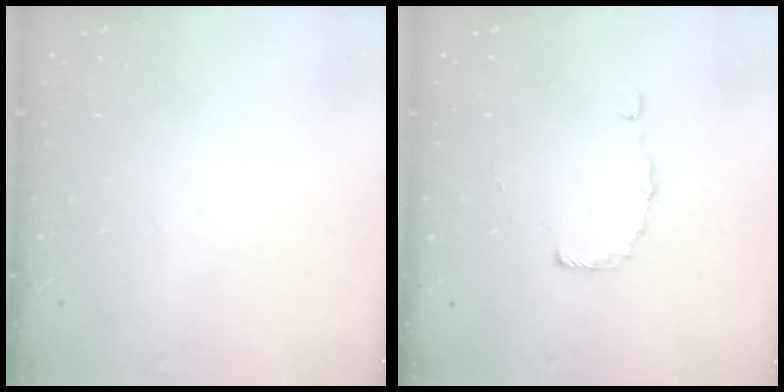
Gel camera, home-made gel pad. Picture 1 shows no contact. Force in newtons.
{"total": 2.0, "press": 2.0, "slide": 0.1}